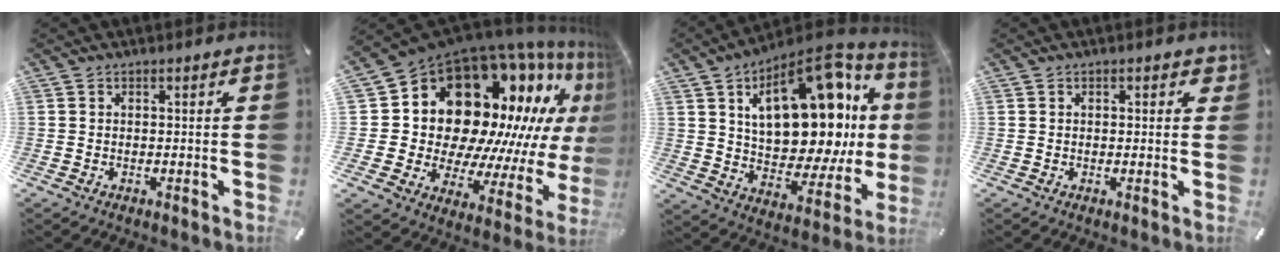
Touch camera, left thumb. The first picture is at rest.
{"total": 22.9, "force": [11.5, 15.0, 13.0], "torque": [-0.183, -0.141, 0.231]}
{"total": 26.4, "force": [7.9, 14.7, 20.4], "torque": [-0.297, -0.060, 0.136]}
{"total": 1.7, "force": [0.5, 1.1, 1.2], "torque": [0.000, -0.004, 0.001]}